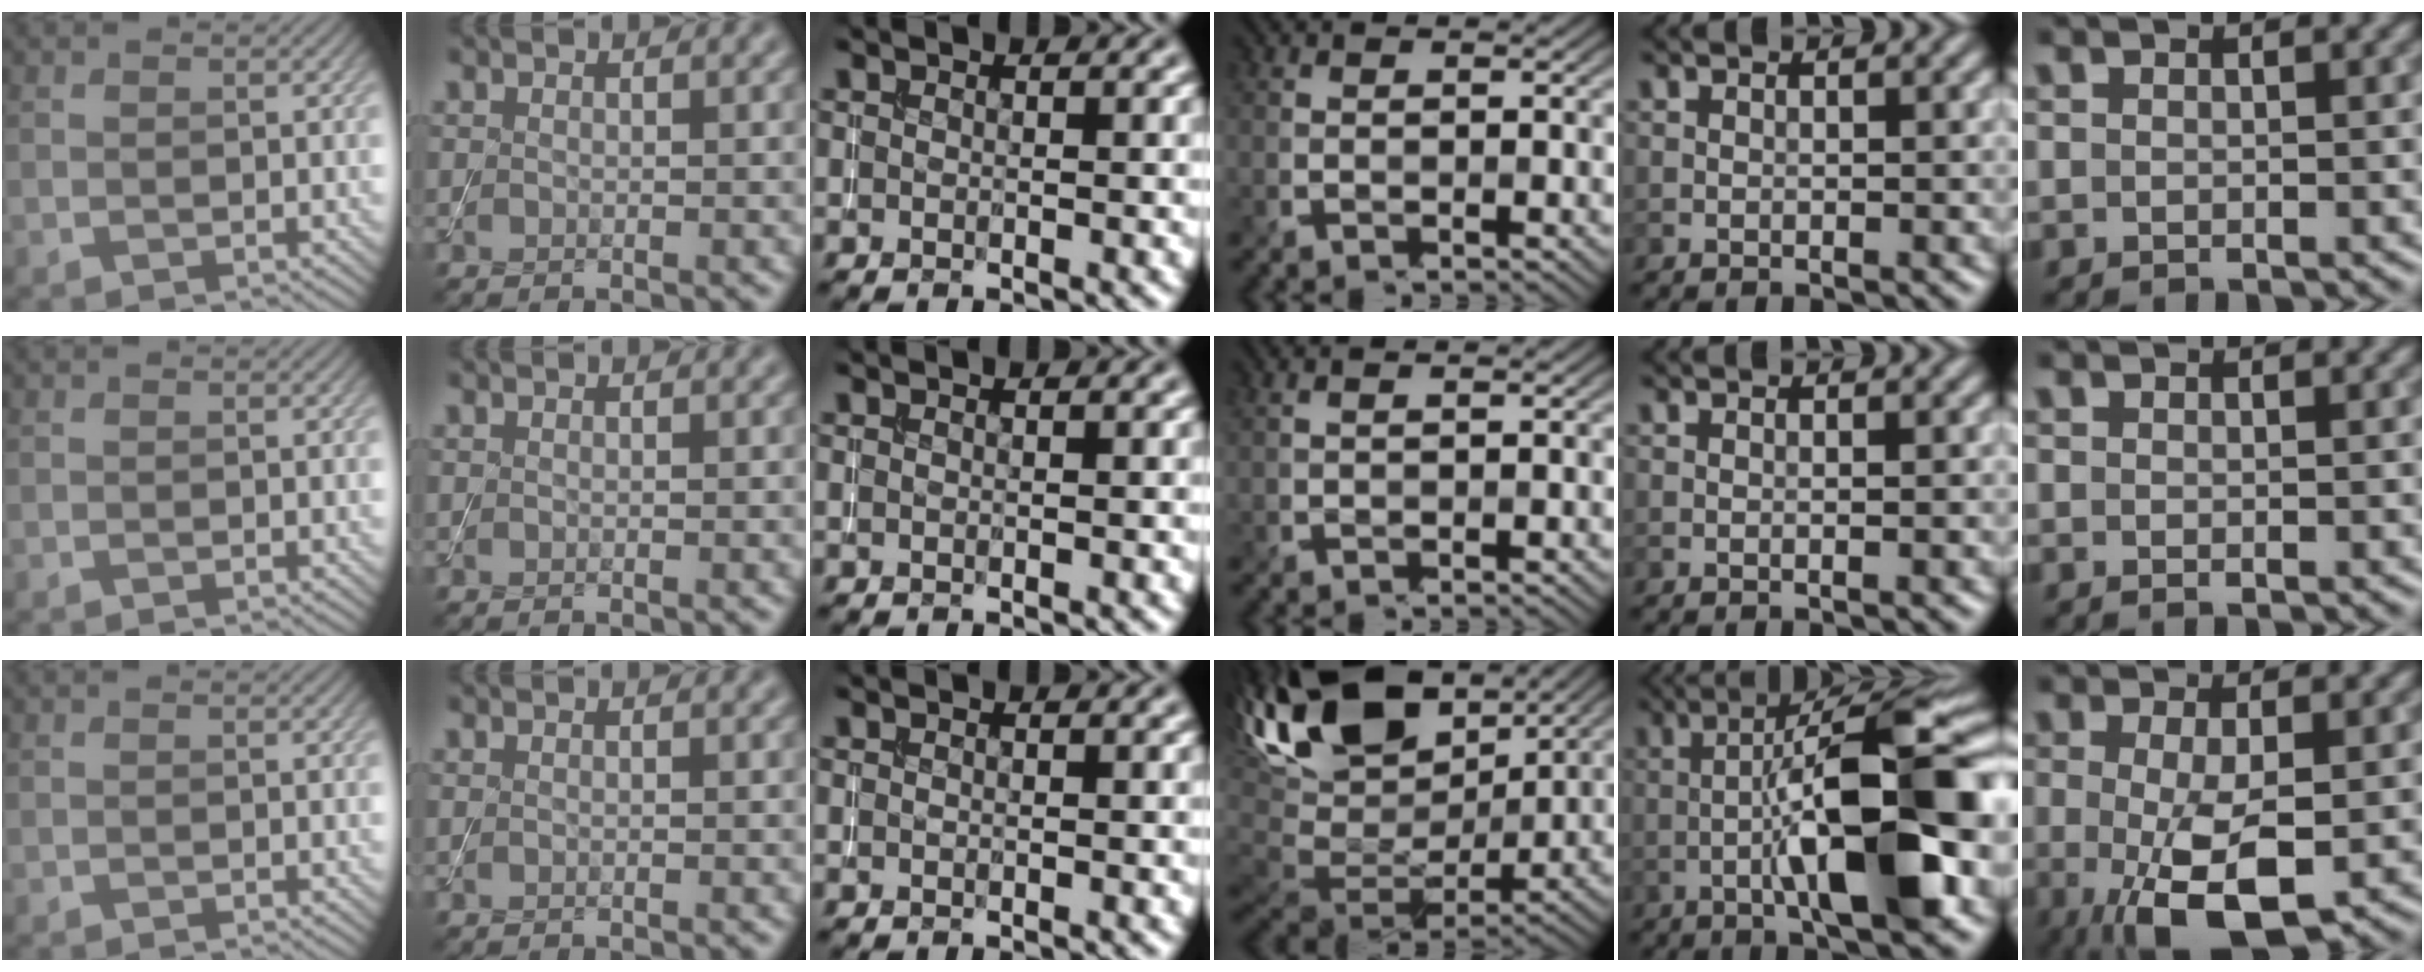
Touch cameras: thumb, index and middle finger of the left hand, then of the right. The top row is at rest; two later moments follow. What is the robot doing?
{"motion": "assemble", "object": "toy tower of hanoi"}